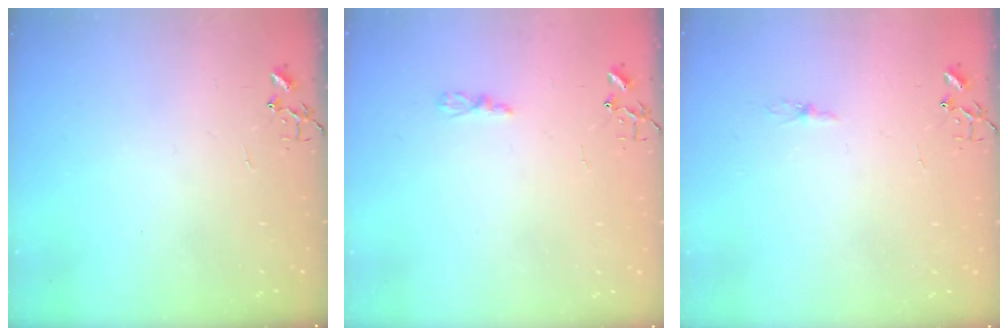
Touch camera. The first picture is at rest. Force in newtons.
{"total": 2.9, "press": 2.9, "slide": 0.4}
{"total": 2.2, "press": 2.2, "slide": 0.3}